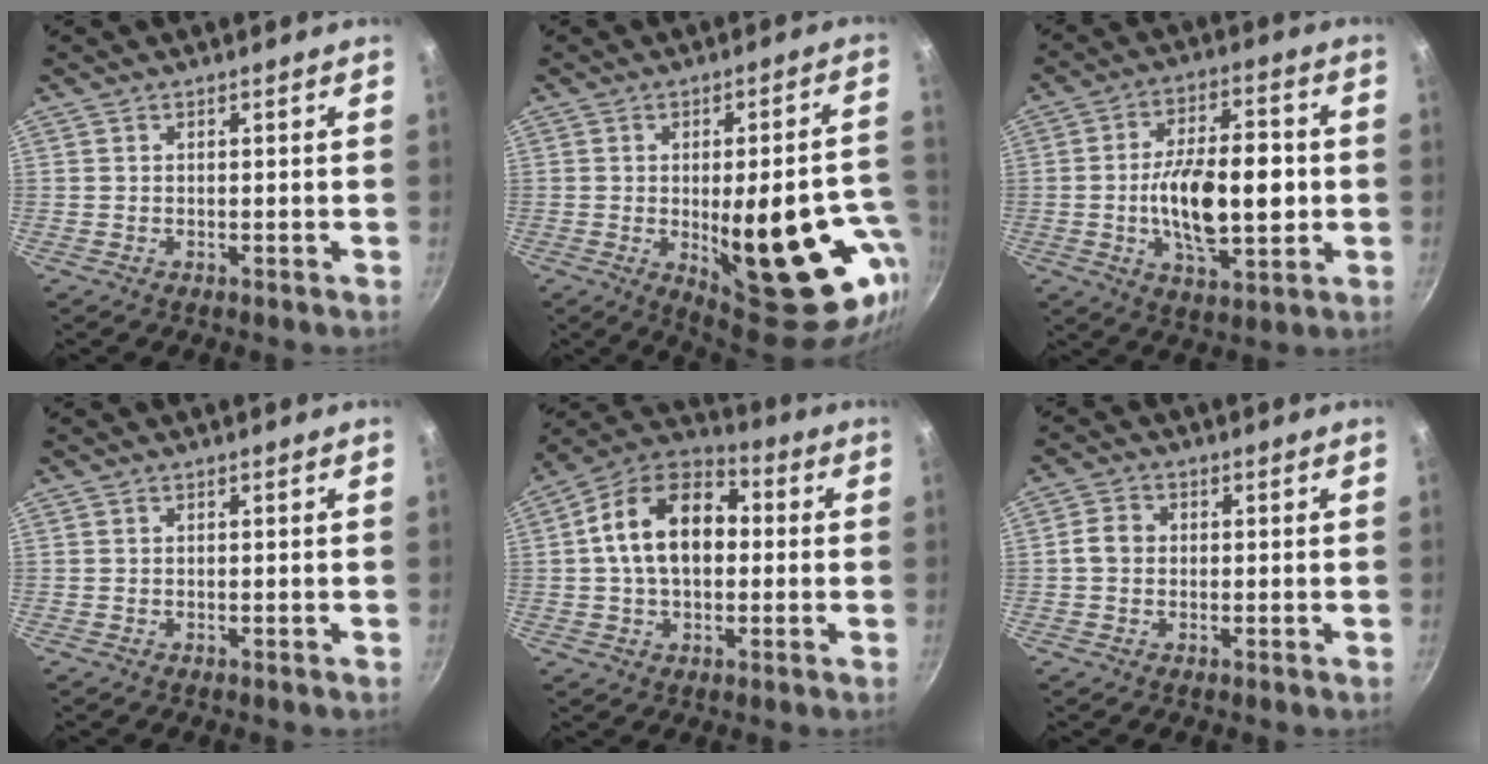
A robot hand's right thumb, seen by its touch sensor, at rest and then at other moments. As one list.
[{"total": 24.7, "force": [-5.5, 9.4, 22.1], "torque": [-0.248, -0.001, -0.051]}, {"total": 16.4, "force": [-1.4, 7.8, 14.4], "torque": [-0.221, 0.017, -0.021]}, {"total": 0.0}, {"total": 16.3, "force": [1.3, 10.8, 12.1], "torque": [-0.171, 0.033, 0.001]}, {"total": 3.4, "force": [-0.1, 2.9, 1.8], "torque": [-0.025, 0.010, -0.009]}]